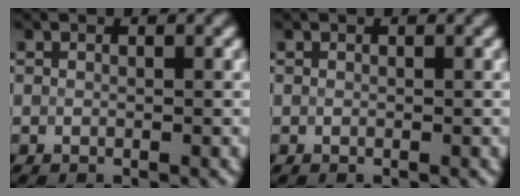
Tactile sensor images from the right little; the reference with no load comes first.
{"total": 0.0}